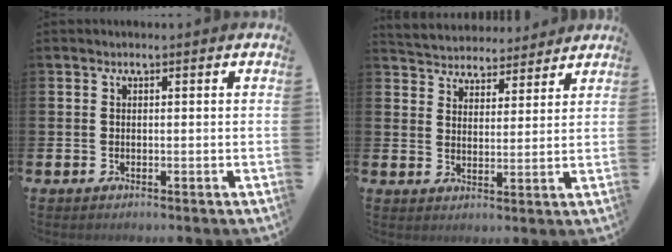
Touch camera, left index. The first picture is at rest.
{"total": 4.8, "force": [4.6, 1.1, -0.5], "torque": [-0.019, -0.029, 0.083]}